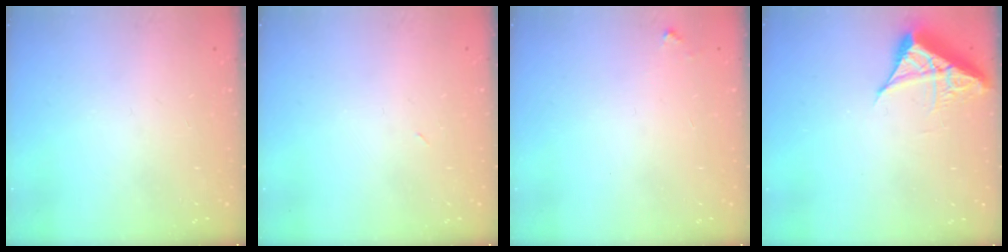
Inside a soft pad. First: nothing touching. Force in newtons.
{"total": 2.9, "press": 2.9, "slide": 0.7}
{"total": 3.1, "press": 3.1, "slide": 0.1}
{"total": 6.9, "press": 6.8, "slide": 0.6}